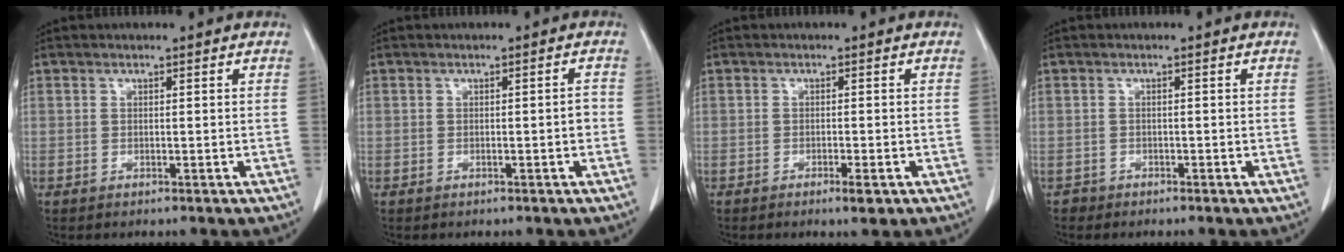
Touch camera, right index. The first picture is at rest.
{"total": 1.4, "force": [-0.5, 0.1, 1.3], "torque": [-0.013, 0.002, -0.008]}
{"total": 2.4, "force": [-1.3, 0.5, 2.0], "torque": [-0.031, -0.003, -0.017]}
{"total": 1.1, "force": [-0.8, 0.7, -0.3], "torque": [0.000, 0.003, -0.018]}